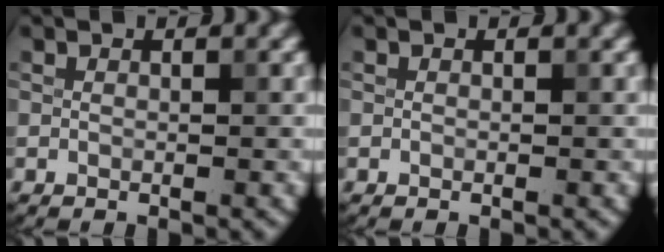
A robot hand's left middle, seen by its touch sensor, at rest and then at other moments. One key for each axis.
{"total": 0.0}